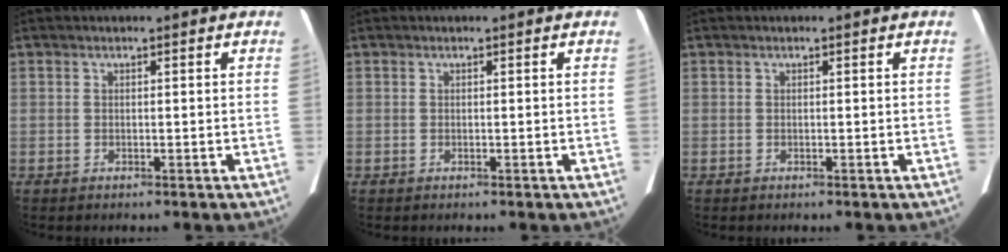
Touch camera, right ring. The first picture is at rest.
{"total": 0.0}
{"total": 0.0}